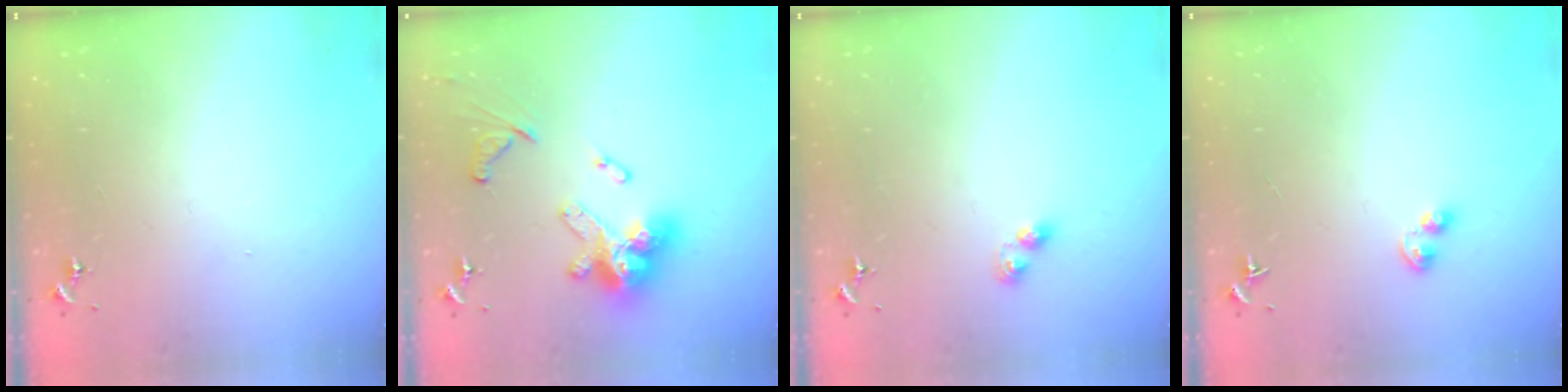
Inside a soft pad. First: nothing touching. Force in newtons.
{"total": 19.2, "press": 19.1, "slide": 1.8}
{"total": 3.4, "press": 3.4, "slide": 0.5}
{"total": 3.2, "press": 3.1, "slide": 0.8}